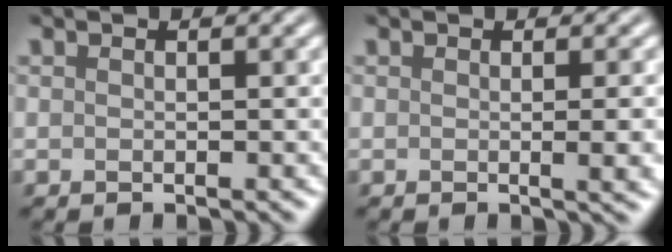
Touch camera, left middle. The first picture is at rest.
{"total": 3.6, "force": [-0.1, 1.4, 3.4], "torque": [-0.022, 0.005, -0.002]}